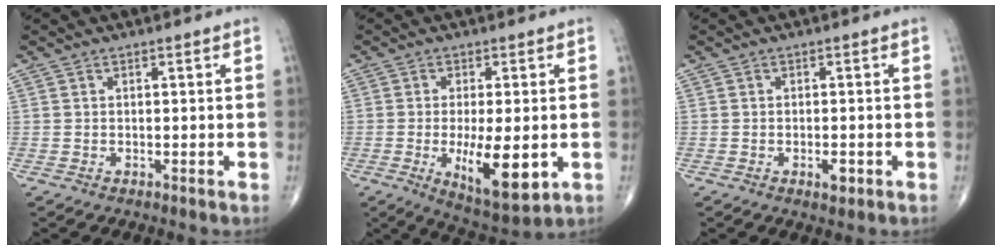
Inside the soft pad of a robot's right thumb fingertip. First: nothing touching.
{"total": 12.0, "force": [-2.4, 4.3, 10.9], "torque": [-0.167, -0.023, -0.029]}
{"total": 2.2, "force": [-0.9, 1.0, 1.8], "torque": [-0.024, 0.001, -0.013]}